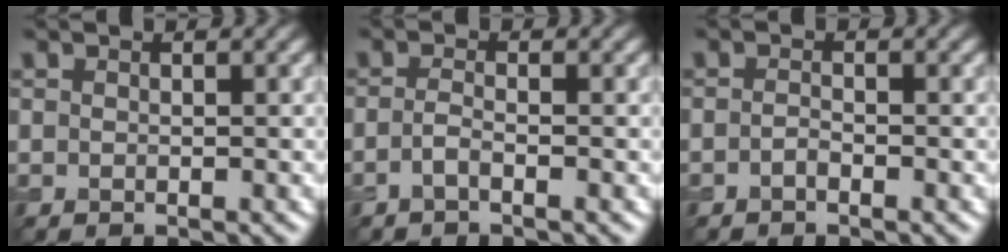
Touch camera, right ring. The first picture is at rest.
{"total": 1.3, "force": [-0.7, 0.3, 1.0], "torque": [-0.022, 0.001, -0.018]}
{"total": 0.8, "force": [-0.5, 0.2, 0.5], "torque": [-0.012, 0.000, -0.011]}